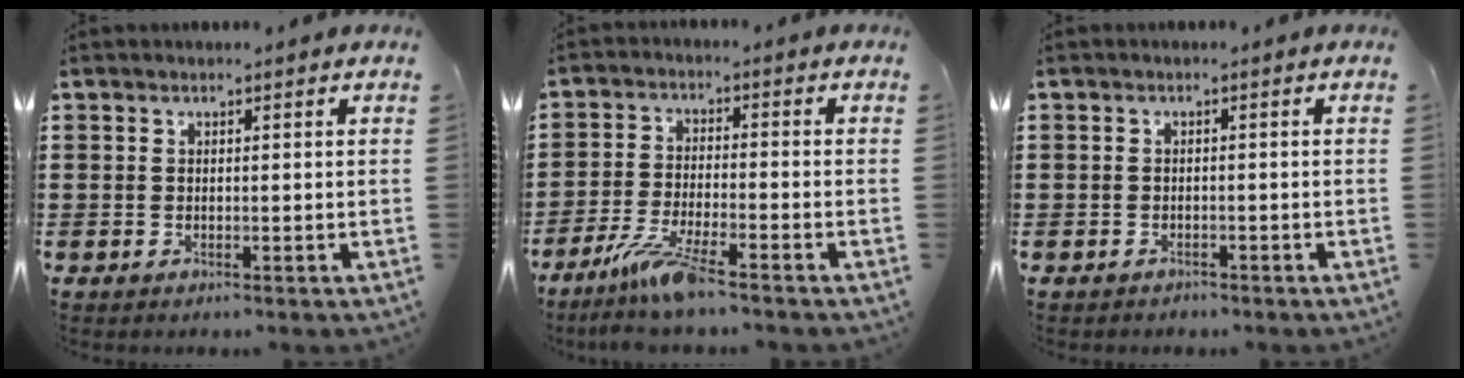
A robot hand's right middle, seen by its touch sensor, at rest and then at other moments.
{"total": 7.0, "force": [-5.3, 0.3, 4.5], "torque": [-0.103, -0.019, -0.102]}
{"total": 1.0, "force": [-0.9, 0.4, -0.2], "torque": [0.001, 0.002, -0.021]}